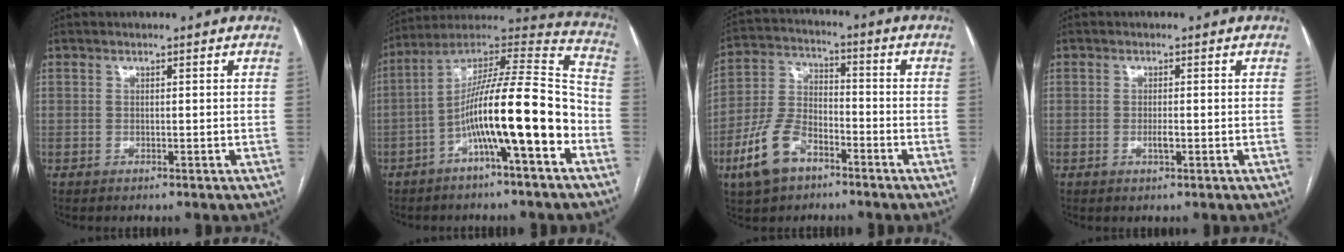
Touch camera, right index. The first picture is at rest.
{"total": 17.7, "force": [-6.1, 1.5, 16.5], "torque": [-0.276, 0.023, -0.102]}
{"total": 10.8, "force": [-6.1, 5.8, 6.8], "torque": [-0.161, 0.008, -0.114]}
{"total": 1.4, "force": [-0.4, 0.3, 1.3], "torque": [-0.026, -0.001, -0.006]}